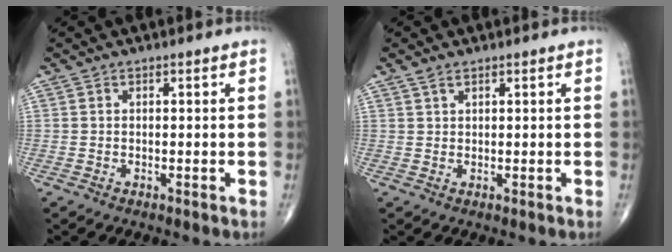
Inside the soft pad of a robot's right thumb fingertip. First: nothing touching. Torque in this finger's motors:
{"motor_torque": [0.26, -0.12, 0.26, 0.16, 0.01]}